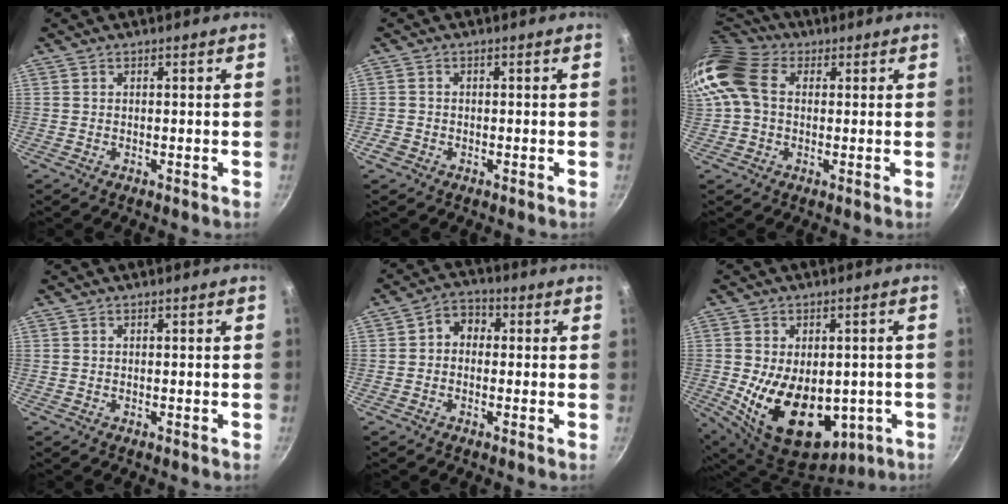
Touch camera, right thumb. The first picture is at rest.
{"total": 2.1, "force": [-1.1, 1.6, 0.7], "torque": [-0.013, 0.005, -0.020]}
{"total": 12.3, "force": [2.2, 9.1, 8.1], "torque": [-0.153, 0.018, 0.026]}
{"total": 0.0}
{"total": 4.8, "force": [0.2, 4.0, 2.8], "torque": [-0.022, 0.010, -0.012]}
{"total": 18.7, "force": [-3.0, 12.1, 14.0], "torque": [-0.211, -0.015, -0.019]}